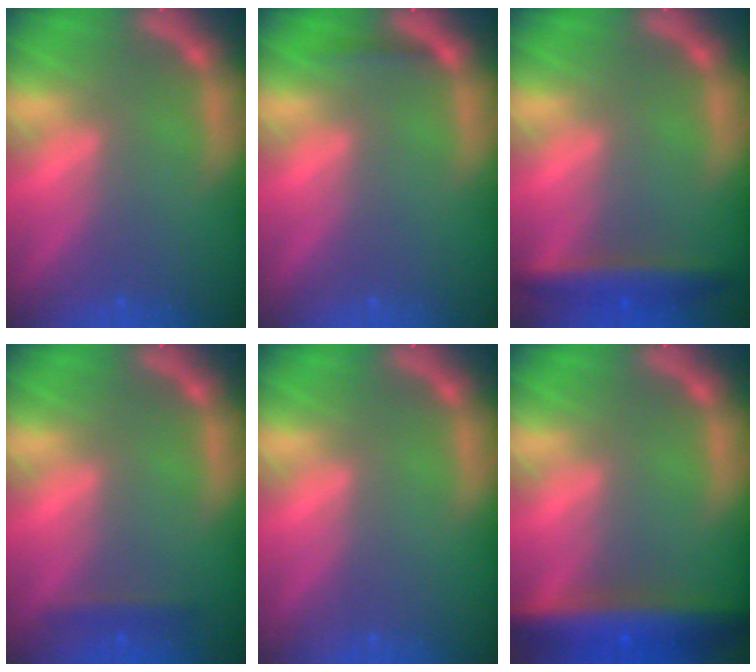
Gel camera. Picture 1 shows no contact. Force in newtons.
{"total": 0.9}
{"total": 4.0}
{"total": 1.4}
{"total": 0.0}
{"total": 7.4}